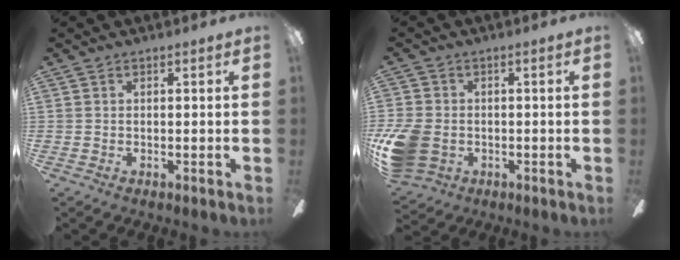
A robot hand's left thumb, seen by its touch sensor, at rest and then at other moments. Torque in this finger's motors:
{"motor_torque": [0.09, 1.89, 0.44, -0.40, 0.25]}